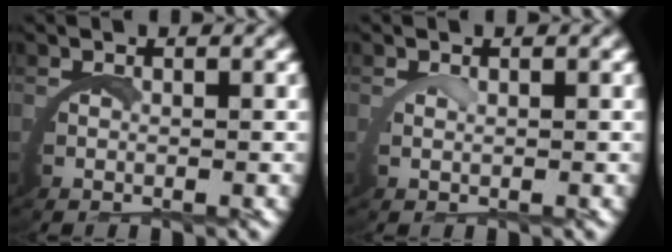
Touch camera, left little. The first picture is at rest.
{"total": 0.9, "force": [0.8, -0.3, 0.2], "torque": [-0.010, -0.002, 0.016]}